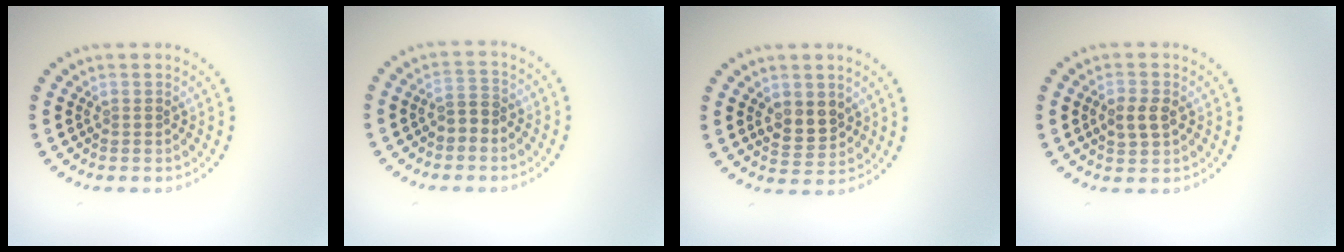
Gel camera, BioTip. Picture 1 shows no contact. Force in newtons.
{"total": 1.9, "press": 1.8, "slide": 0.6}
{"total": 2.7, "press": 2.6, "slide": 0.8}
{"total": 2.4, "press": 2.4, "slide": 0.0}